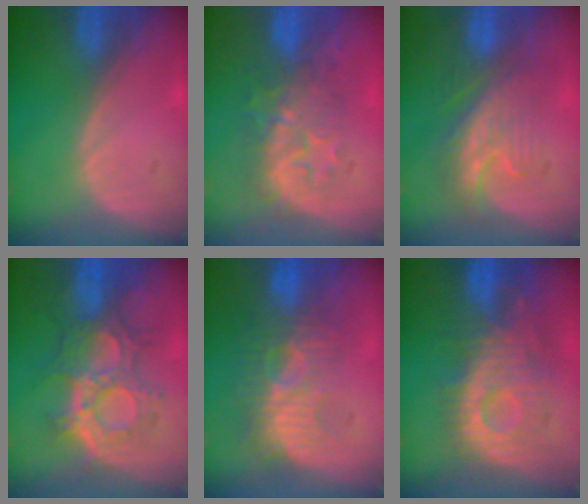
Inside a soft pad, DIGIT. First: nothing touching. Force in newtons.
{"total": 7.9, "press": 7.8, "slide": 1.4}
{"total": 7.8, "press": 7.2, "slide": 3.1}
{"total": 9.4, "press": 9.4, "slide": 1.1}
{"total": 9.1, "press": 8.7, "slide": 2.6}
{"total": 10.4, "press": 9.8, "slide": 3.3}